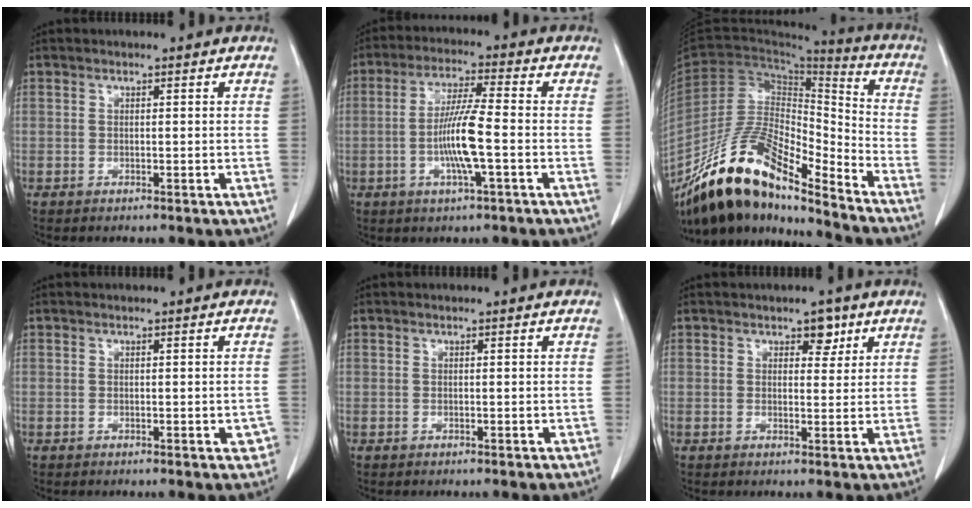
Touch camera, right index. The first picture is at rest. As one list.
[{"total": 8.7, "force": [-1.8, 0.1, 8.5], "torque": [-0.166, -0.003, -0.039]}, {"total": 19.0, "force": [-14.8, 4.3, 11.0], "torque": [-0.203, 0.013, -0.271]}, {"total": 2.3, "force": [-0.8, 0.9, 2.0], "torque": [-0.013, 0.004, -0.007]}, {"total": 0.6, "force": [-0.2, 0.2, 0.6], "torque": [-0.008, -0.002, -0.001]}, {"total": 2.8, "force": [1.6, 1.7, 1.6], "torque": [-0.014, 0.000, 0.023]}]